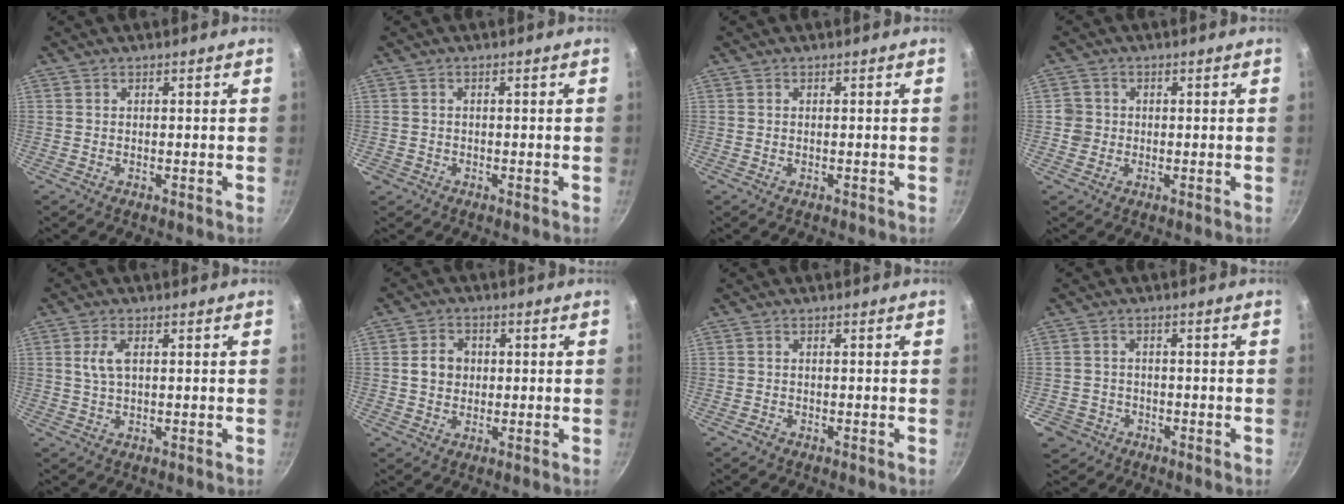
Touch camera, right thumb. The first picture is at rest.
{"total": 1.2, "force": [-0.6, 1.0, 0.2], "torque": [-0.001, 0.003, -0.014]}
{"total": 0.0}
{"total": 2.5, "force": [-0.1, 2.5, 0.3], "torque": [0.014, 0.008, -0.004]}
{"total": 3.6, "force": [0.8, 1.7, 3.1], "torque": [-0.071, 0.004, 0.017]}
{"total": 5.2, "force": [0.4, 4.4, 2.8], "torque": [-0.033, 0.008, 0.005]}
{"total": 0.7, "force": [-0.5, 0.4, 0.2], "torque": [-0.004, 0.001, -0.012]}
{"total": 4.8, "force": [-2.6, 4.0, 0.6], "torque": [-0.007, 0.014, -0.043]}